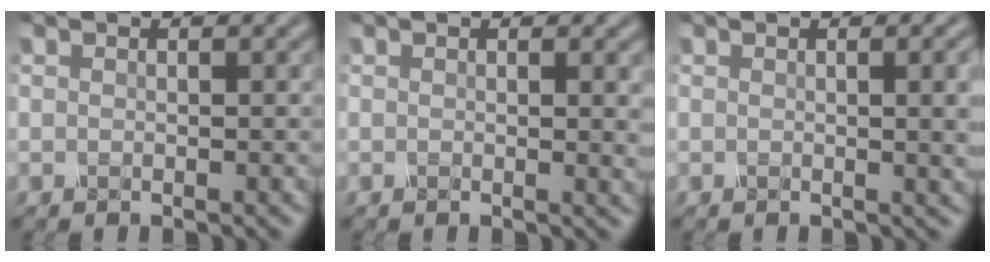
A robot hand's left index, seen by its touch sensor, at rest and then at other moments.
{"total": 1.8, "force": [0.3, 0.6, 1.7], "torque": [-0.013, 0.000, -0.001]}
{"total": 4.3, "force": [0.4, 1.6, 4.0], "torque": [-0.030, 0.008, 0.005]}